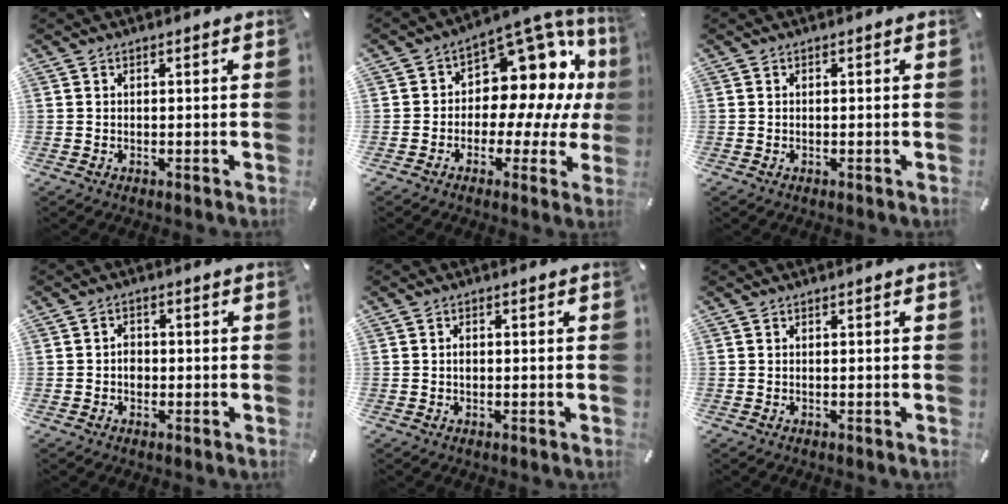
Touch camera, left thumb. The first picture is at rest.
{"total": 12.0, "force": [4.2, 8.4, 7.5], "torque": [-0.106, -0.051, 0.077]}
{"total": 0.0}
{"total": 2.6, "force": [-0.4, 2.1, 1.4], "torque": [-0.028, 0.006, -0.010]}
{"total": 1.2, "force": [-0.1, 0.8, 0.9], "torque": [-0.018, 0.002, -0.003]}
{"total": 0.0}